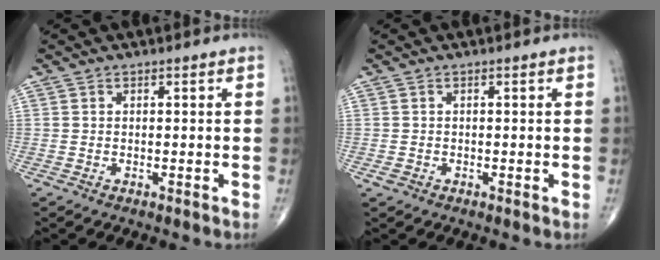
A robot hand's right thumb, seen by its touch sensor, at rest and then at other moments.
{"total": 1.0, "force": [-0.4, 0.8, 0.5], "torque": [-0.009, 0.000, -0.008]}